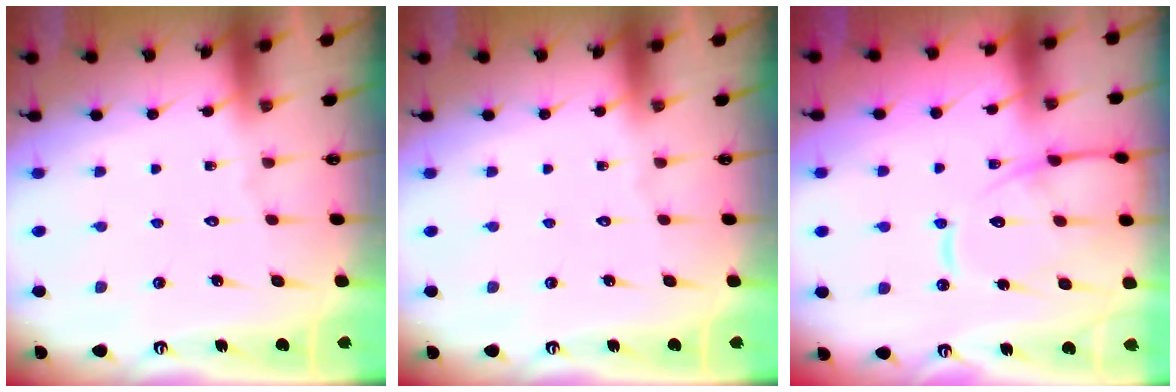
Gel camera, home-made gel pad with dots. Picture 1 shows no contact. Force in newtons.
{"total": 0.0}
{"total": 13.1, "press": 13.0, "slide": 1.2}